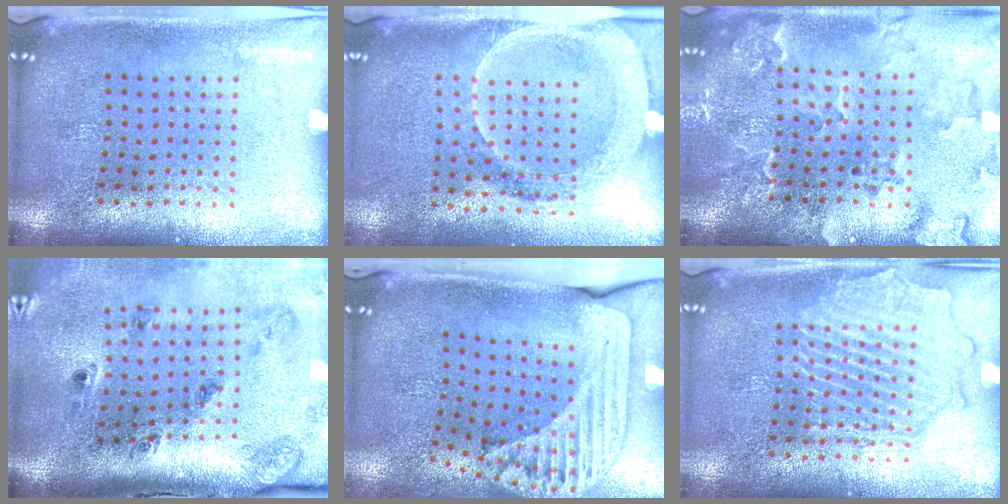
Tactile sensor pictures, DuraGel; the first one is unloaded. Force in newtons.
{"total": 1.8, "press": 1.6, "slide": 0.7}
{"total": 2.6, "press": 2.3, "slide": 1.1}
{"total": 2.8, "press": 1.7, "slide": 2.2}
{"total": 2.4, "press": 1.7, "slide": 1.7}
{"total": 2.9, "press": 2.9, "slide": 0.3}